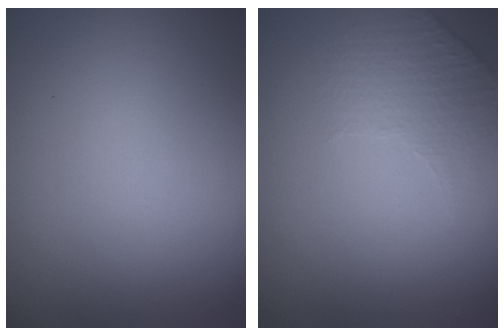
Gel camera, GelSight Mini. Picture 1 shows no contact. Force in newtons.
{"total": 1.5, "press": 1.0, "slide": 1.1}